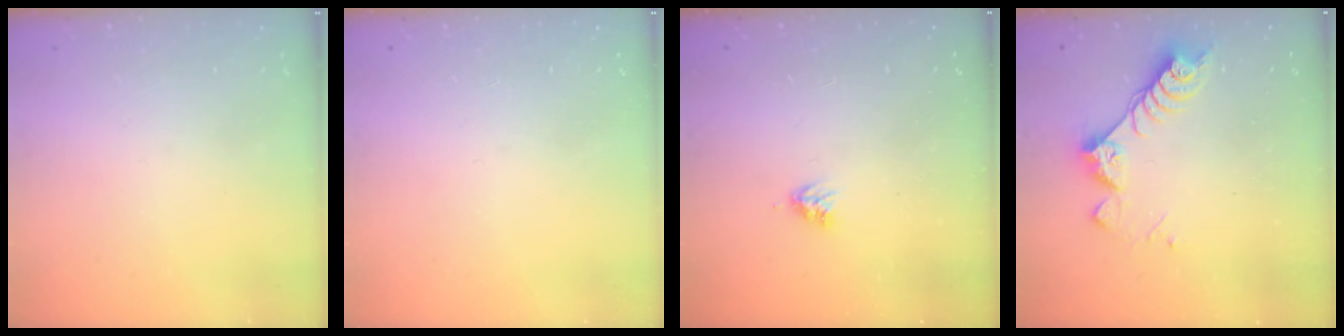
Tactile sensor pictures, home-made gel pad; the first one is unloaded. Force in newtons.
{"total": 0.0}
{"total": 3.5, "press": 3.4, "slide": 0.5}
{"total": 8.3, "press": 8.2, "slide": 0.7}